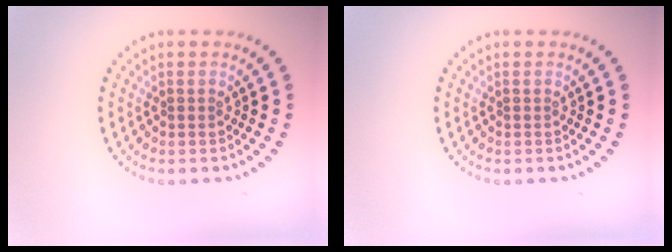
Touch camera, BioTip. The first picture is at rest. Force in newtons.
{"total": 0.0}